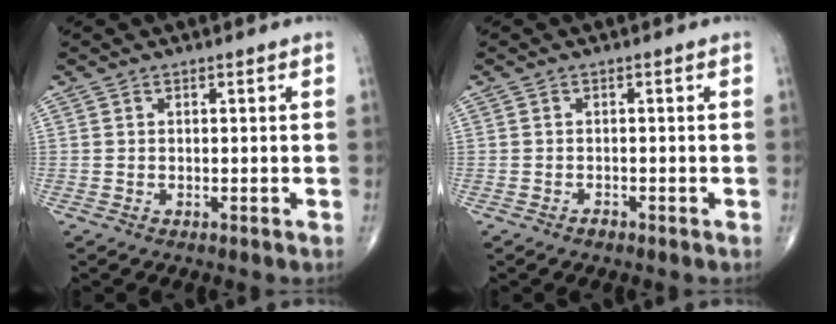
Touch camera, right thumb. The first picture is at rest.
{"total": 0.8, "force": [-0.7, 0.4, 0.2], "torque": [-0.003, 0.002, -0.014]}